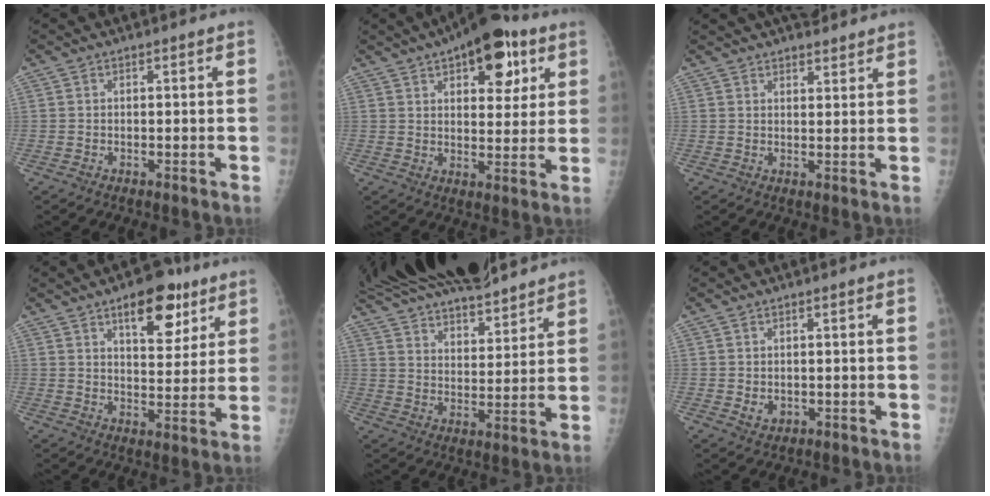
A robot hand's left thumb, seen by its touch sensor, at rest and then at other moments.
{"total": 15.0, "force": [7.5, 7.1, 10.9], "torque": [-0.106, -0.017, 0.104]}
{"total": 7.6, "force": [6.4, 2.3, 3.4], "torque": [-0.027, -0.004, 0.096]}
{"total": 12.0, "force": [6.9, 5.6, 8.1], "torque": [-0.080, -0.033, 0.101]}
{"total": 22.7, "force": [19.2, 6.8, 9.9], "torque": [-0.152, -0.038, 0.301]}
{"total": 2.1, "force": [-0.1, 1.5, 1.5], "torque": [-0.015, -0.003, 0.006]}